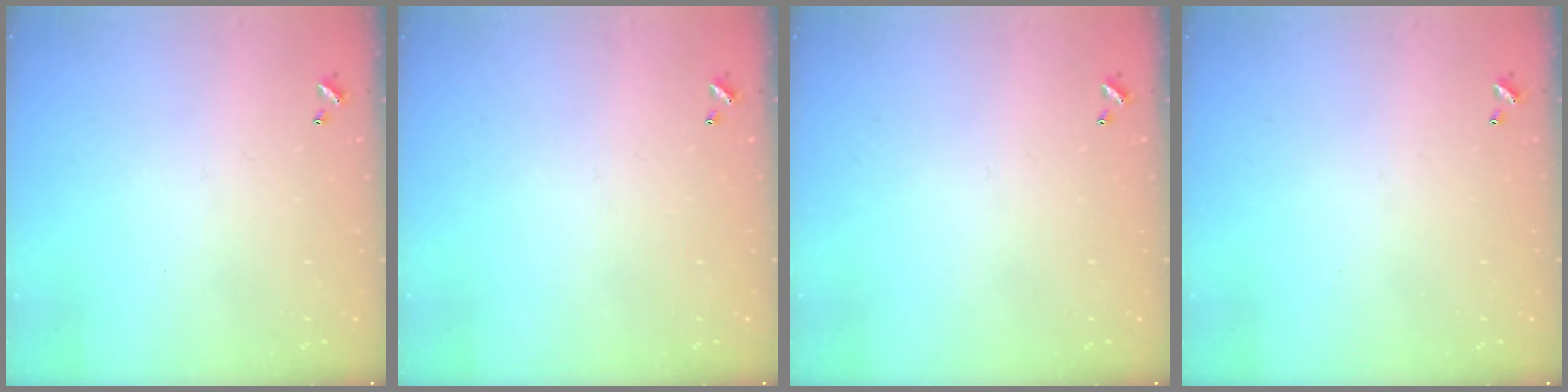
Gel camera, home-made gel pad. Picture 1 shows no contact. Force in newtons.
{"total": 0.0}
{"total": 0.0}
{"total": 0.0}